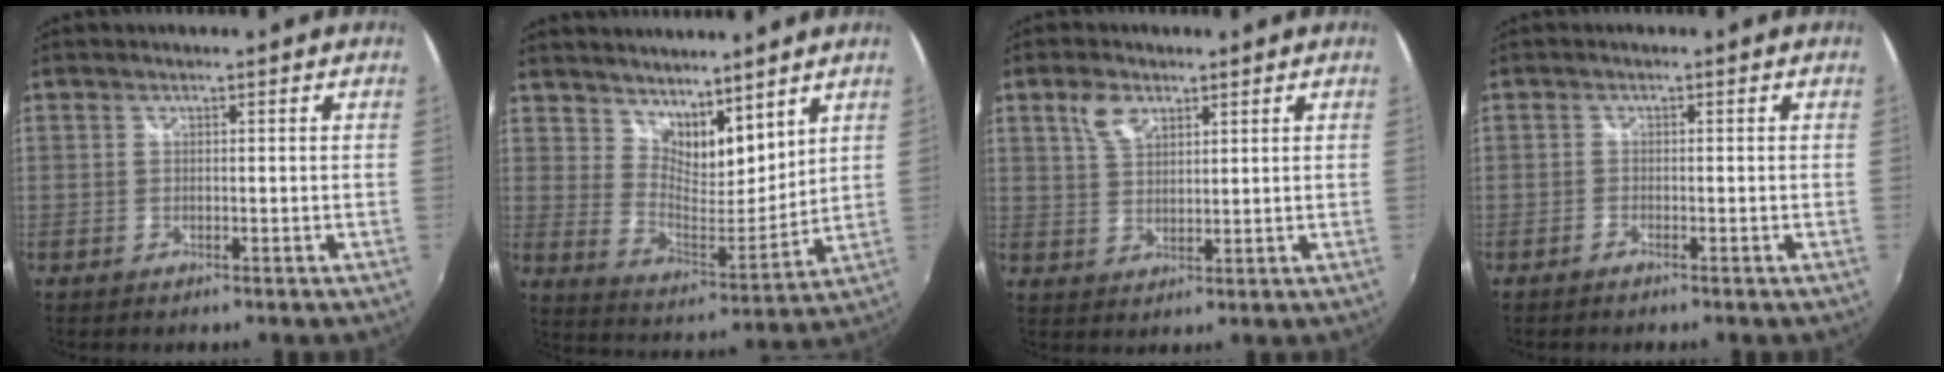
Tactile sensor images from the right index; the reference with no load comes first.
{"total": 11.6, "force": [9.0, 5.0, 5.3], "torque": [-0.083, -0.002, 0.165]}
{"total": 5.1, "force": [2.9, 2.9, 3.1], "torque": [-0.057, 0.010, 0.055]}
{"total": 0.9, "force": [-0.8, 0.3, 0.2], "torque": [-0.008, -0.002, -0.018]}